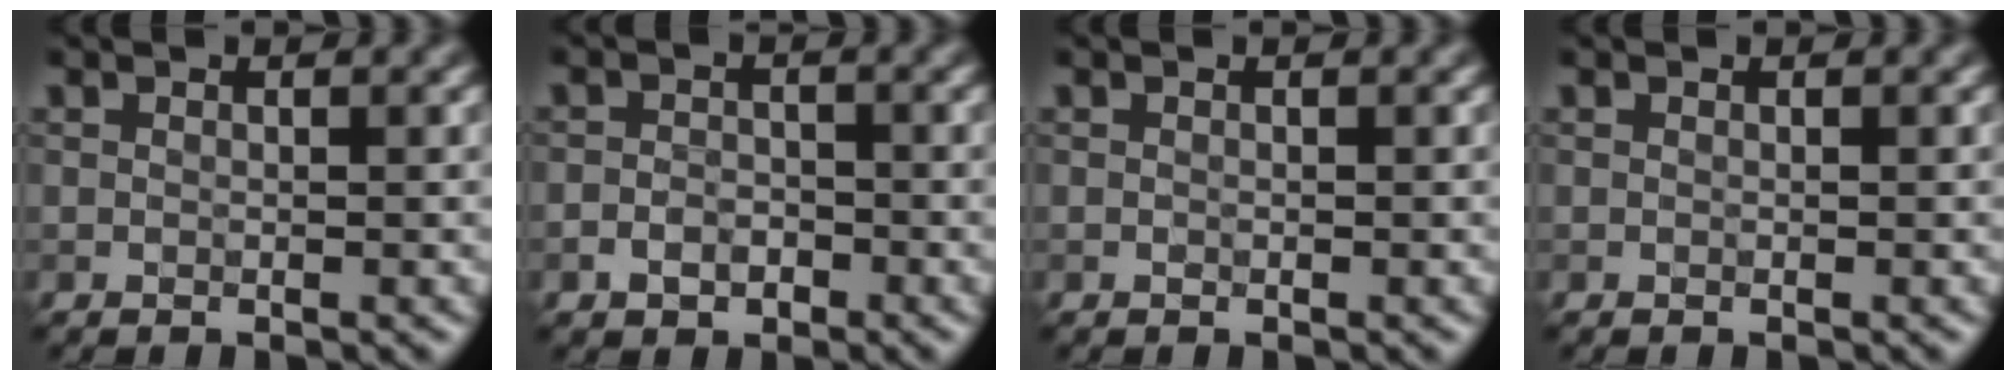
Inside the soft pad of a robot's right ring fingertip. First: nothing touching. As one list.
[{"total": 2.0, "force": [-1.1, 1.4, 0.9], "torque": [-0.012, 0.002, -0.023]}, {"total": 0.0}, {"total": 0.0}]